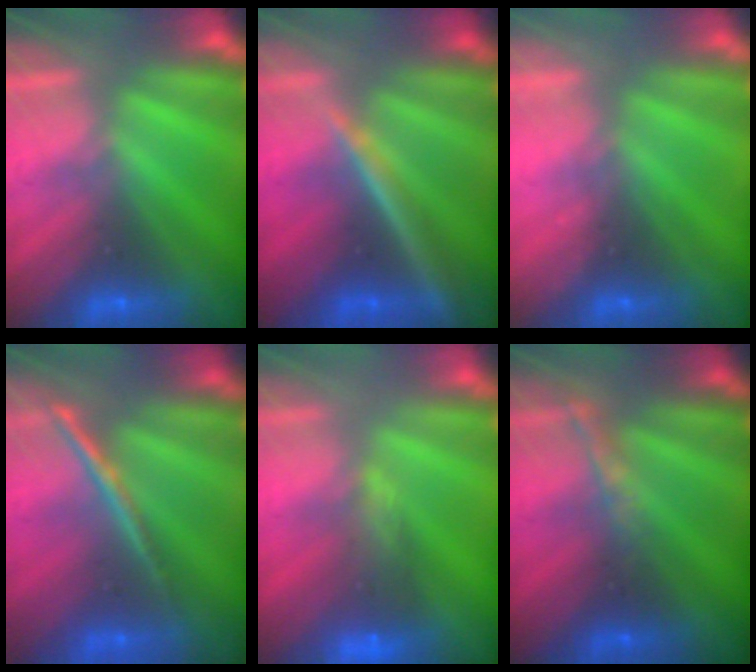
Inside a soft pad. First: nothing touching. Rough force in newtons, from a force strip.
{"total": 4.8}
{"total": 2.2}
{"total": 1.8}
{"total": 5.6}
{"total": 1.6}